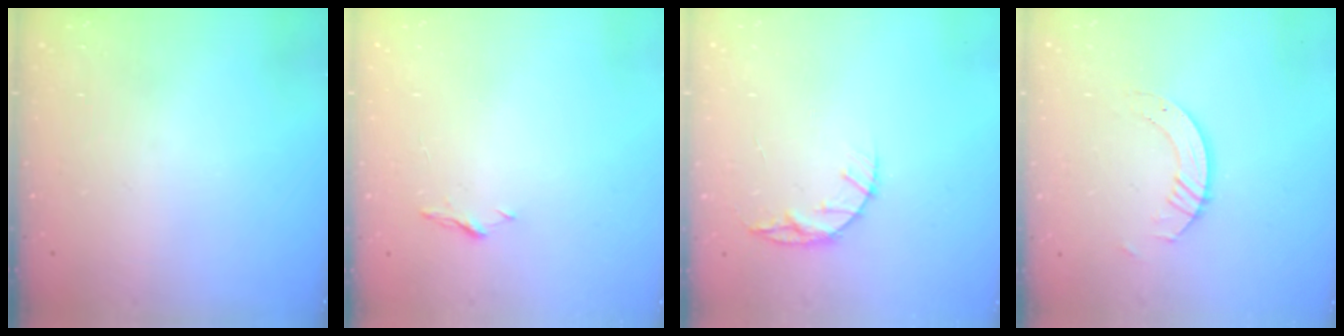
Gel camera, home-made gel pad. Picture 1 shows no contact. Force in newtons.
{"total": 3.7, "press": 3.7, "slide": 0.5}
{"total": 5.8, "press": 5.8, "slide": 0.6}
{"total": 4.3, "press": 4.2, "slide": 0.3}